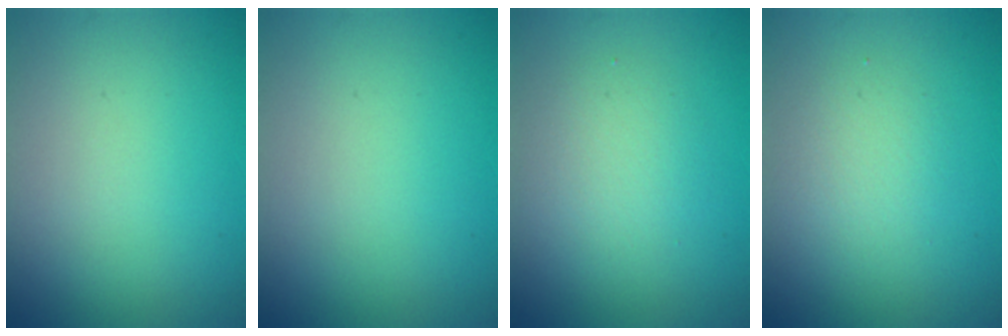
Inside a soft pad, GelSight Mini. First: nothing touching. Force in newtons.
{"total": 0.0}
{"total": 2.7, "press": 2.7, "slide": 0.2}
{"total": 2.2, "press": 2.2, "slide": 0.2}